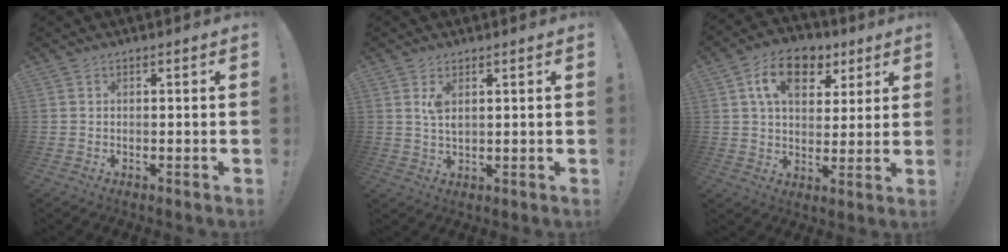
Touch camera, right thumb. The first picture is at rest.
{"total": 3.4, "force": [1.5, 1.3, 2.8], "torque": [-0.049, -0.005, 0.025]}
{"total": 13.2, "force": [6.2, 8.7, 7.8], "torque": [-0.119, -0.016, 0.114]}